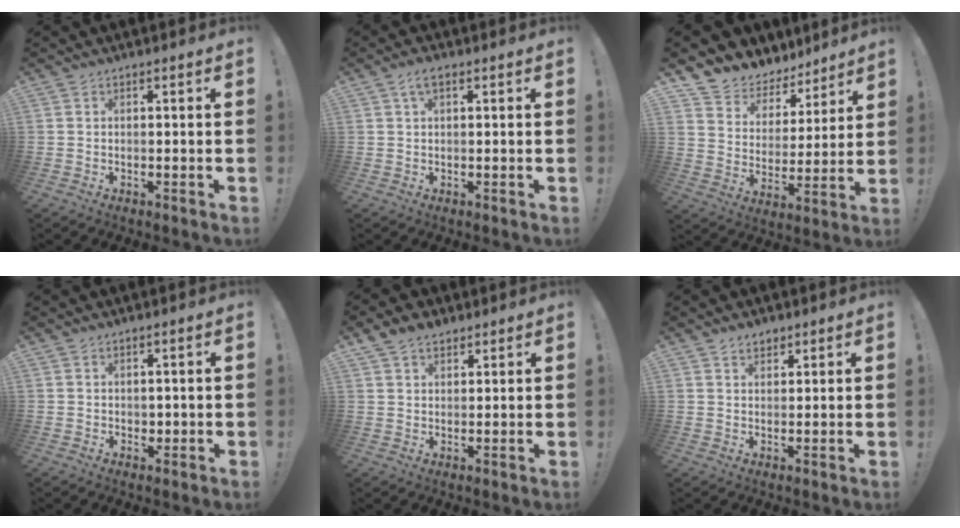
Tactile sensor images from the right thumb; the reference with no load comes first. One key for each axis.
{"total": 3.4, "fx": 1.4, "fy": 1.5, "fz": 2.7, "tx": -0.051, "ty": 0.002, "tz": 0.026}
{"total": 8.0, "fx": 6.3, "fy": 4.8, "fz": 0.7, "tx": -0.021, "ty": -0.063, "tz": 0.120}
{"total": 1.5, "fx": 0.6, "fy": 1.4, "fz": 0.3, "tx": 0.008, "ty": -0.005, "tz": 0.009}
{"total": 5.2, "fx": 3.7, "fy": 3.3, "fz": 1.8, "tx": -0.032, "ty": -0.014, "tz": 0.070}
{"total": 3.3, "fx": 2.6, "fy": 1.9, "fz": 0.8, "tx": -0.001, "ty": -0.015, "tz": 0.047}